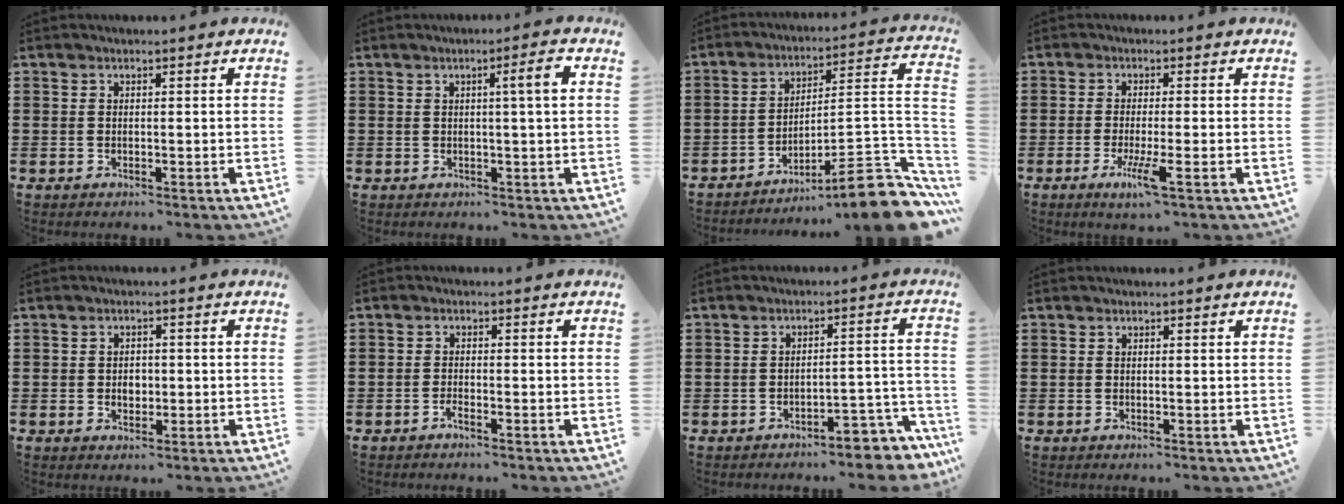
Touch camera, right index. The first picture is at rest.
{"total": 3.9, "force": [0.8, -0.1, 3.8], "torque": [-0.062, -0.003, 0.008]}
{"total": 10.8, "force": [-7.7, 1.1, 7.4], "torque": [-0.099, 0.009, -0.143]}
{"total": 4.6, "force": [-2.2, 0.1, 4.1], "torque": [-0.088, -0.021, -0.039]}
{"total": 2.1, "force": [-0.2, 1.4, 1.5], "torque": [-0.025, -0.001, -0.006]}
{"total": 1.1, "force": [-1.0, 0.1, 0.6], "torque": [-0.014, -0.003, -0.017]}
{"total": 4.2, "force": [-3.9, 0.8, 1.3], "torque": [-0.024, 0.003, -0.079]}
{"total": 0.0}